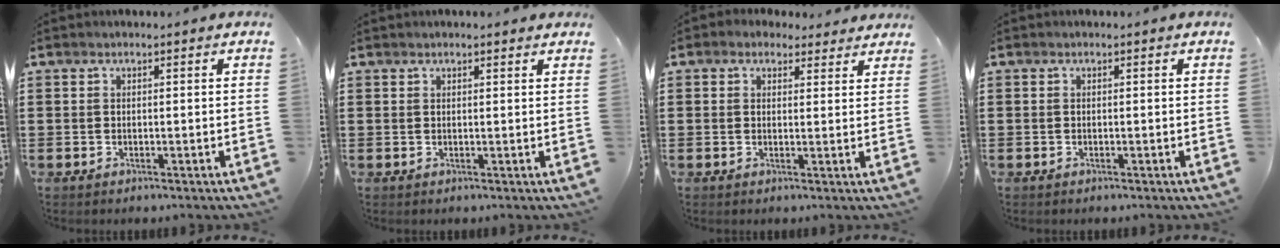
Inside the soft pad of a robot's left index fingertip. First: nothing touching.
{"total": 1.1, "force": [1.0, 0.1, 0.5], "torque": [-0.009, 0.001, 0.018]}
{"total": 2.6, "force": [2.1, 1.5, 0.6], "torque": [-0.010, 0.000, 0.037]}
{"total": 0.0}